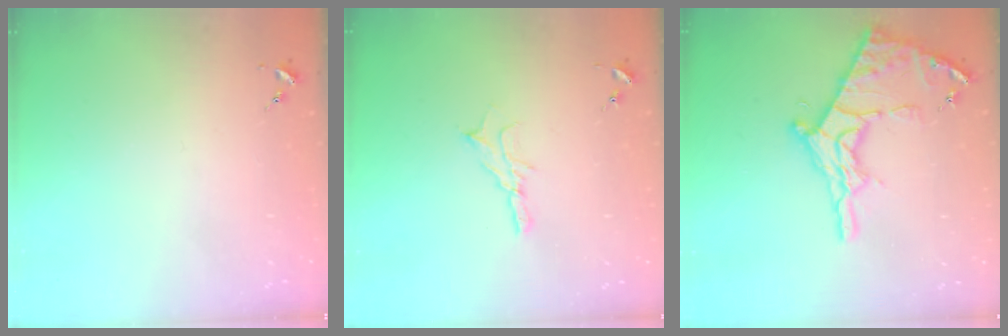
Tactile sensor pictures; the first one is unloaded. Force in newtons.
{"total": 7.3, "press": 7.3, "slide": 0.4}
{"total": 19.0, "press": 18.9, "slide": 1.4}